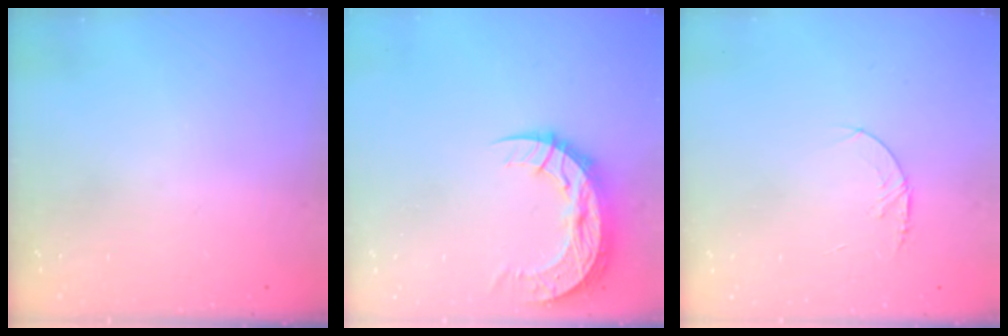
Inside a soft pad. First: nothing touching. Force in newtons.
{"total": 12.6, "press": 12.6, "slide": 0.9}
{"total": 4.0, "press": 3.9, "slide": 0.5}